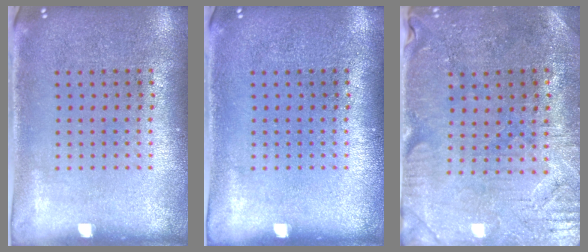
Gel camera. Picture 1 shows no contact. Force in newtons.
{"total": 0.0}
{"total": 0.8, "press": 0.6, "slide": 0.5}